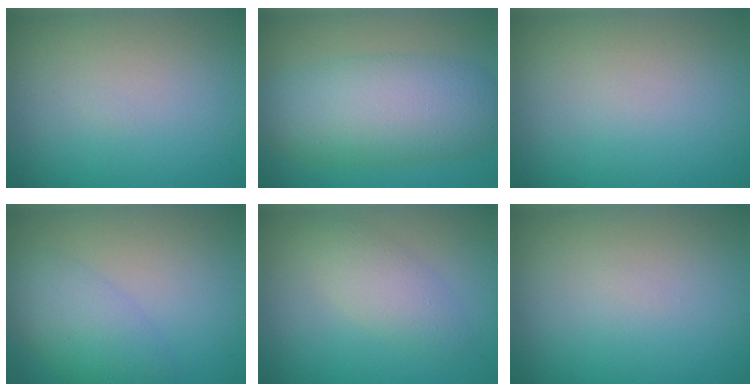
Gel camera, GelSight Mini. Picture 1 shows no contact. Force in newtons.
{"total": 7.6, "press": 7.6, "slide": 0.2}
{"total": 0.0}
{"total": 3.8, "press": 3.8, "slide": 0.1}
{"total": 2.8, "press": 2.8, "slide": 0.2}
{"total": 0.0}